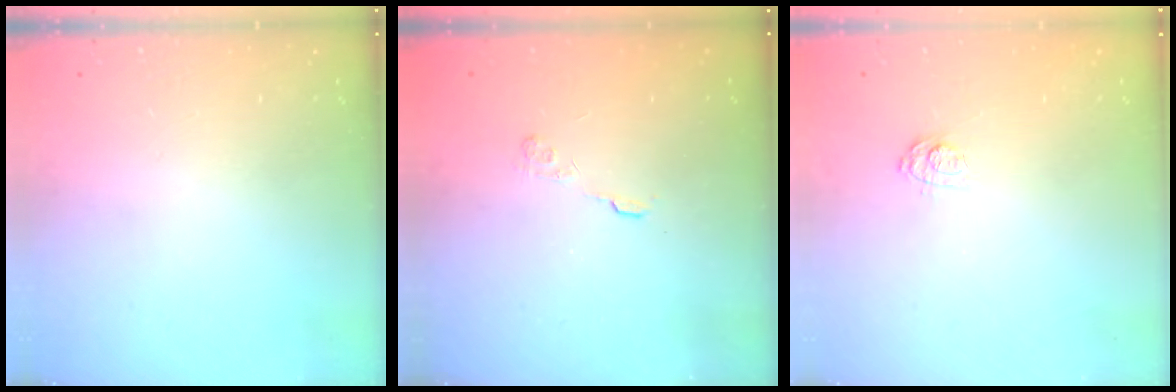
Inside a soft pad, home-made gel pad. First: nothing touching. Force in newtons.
{"total": 2.8, "press": 2.4, "slide": 1.5}
{"total": 9.2, "press": 9.1, "slide": 1.4}